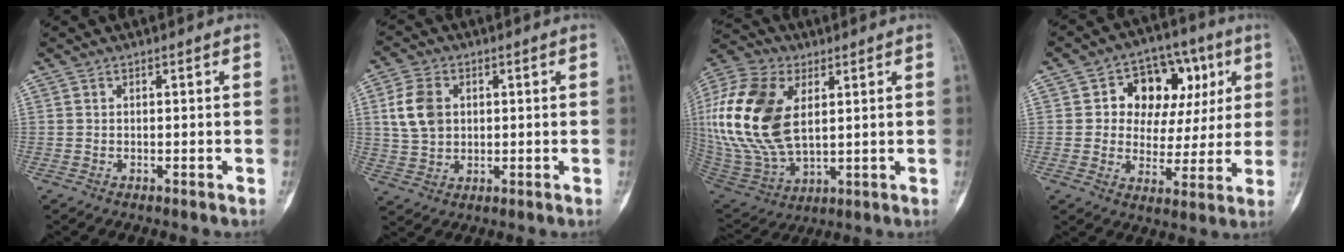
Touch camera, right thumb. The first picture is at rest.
{"total": 8.1, "force": [1.7, 6.0, 5.2], "torque": [-0.090, 0.000, 0.036]}
{"total": 23.4, "force": [4.8, 13.6, 18.4], "torque": [-0.401, -0.016, 0.092]}
{"total": 15.2, "force": [4.3, 11.2, 9.4], "torque": [-0.073, 0.015, 0.066]}